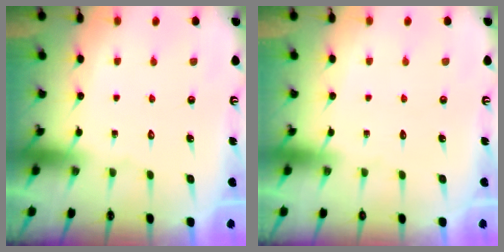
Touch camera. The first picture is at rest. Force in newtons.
{"total": 0.0}